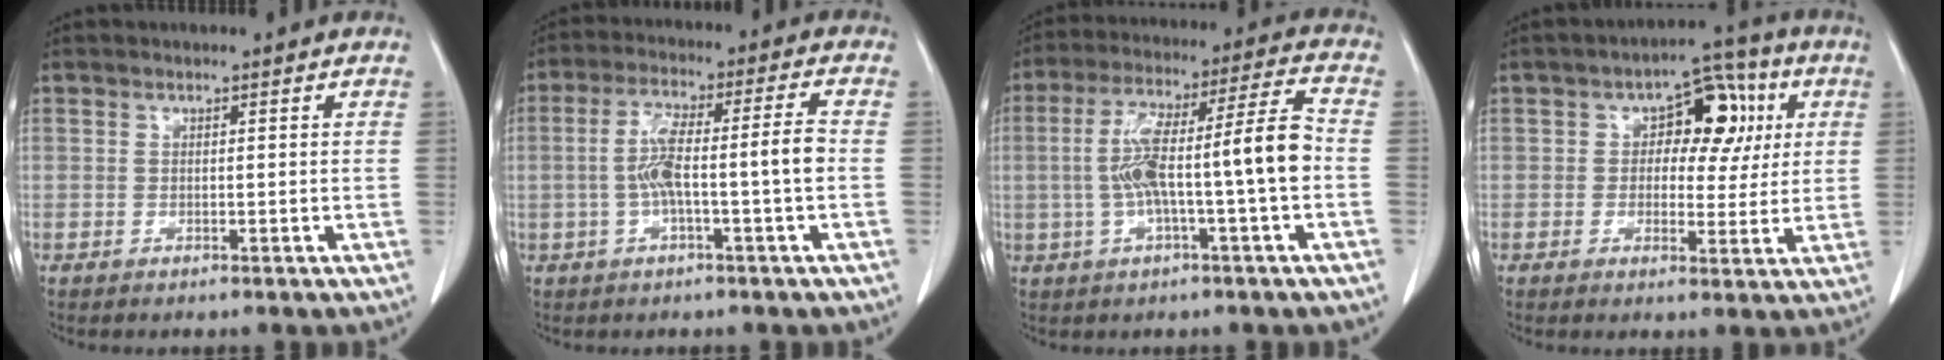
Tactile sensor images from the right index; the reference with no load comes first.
{"total": 8.6, "force": [-1.2, 0.4, 8.5], "torque": [-0.165, 0.024, -0.022]}
{"total": 13.0, "force": [-1.2, 0.8, 13.0], "torque": [-0.234, 0.030, -0.022]}
{"total": 9.3, "force": [2.3, 5.2, 7.4], "torque": [-0.088, 0.031, 0.031]}